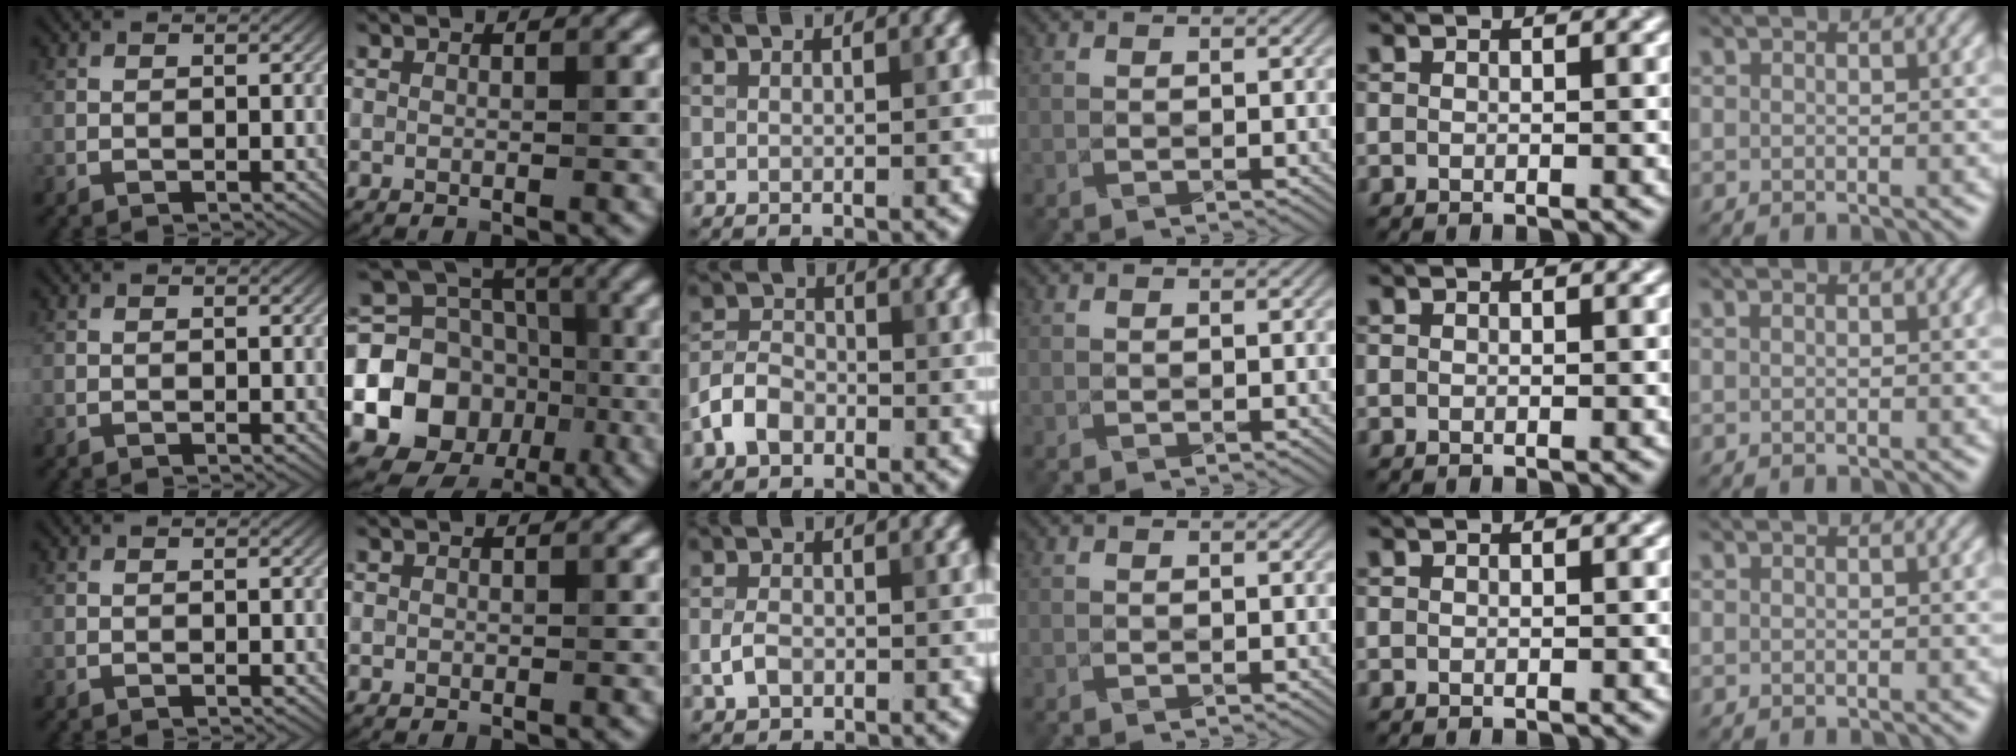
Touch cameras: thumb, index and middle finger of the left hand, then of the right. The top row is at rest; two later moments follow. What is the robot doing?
{"motion": "fold", "object": "envelope"}